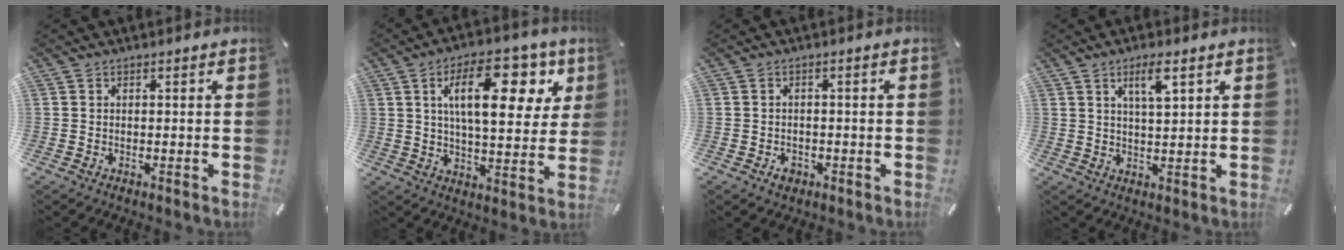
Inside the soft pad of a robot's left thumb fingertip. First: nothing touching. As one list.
[{"total": 19.4, "force": [7.5, 9.1, 15.4], "torque": [-0.234, -0.010, 0.116]}, {"total": 2.8, "force": [-1.4, 2.0, 1.3], "torque": [-0.022, 0.009, -0.025]}, {"total": 5.5, "force": [2.9, 1.3, 4.5], "torque": [-0.081, -0.005, 0.046]}]